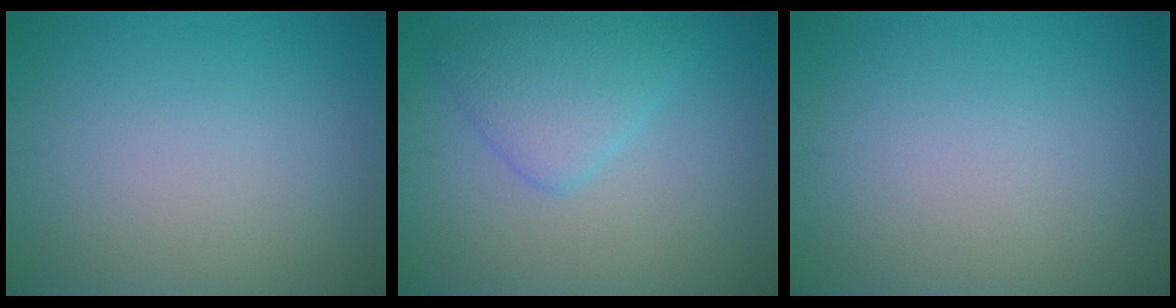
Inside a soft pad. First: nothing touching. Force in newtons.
{"total": 3.6, "press": 3.6, "slide": 0.3}
{"total": 0.0}